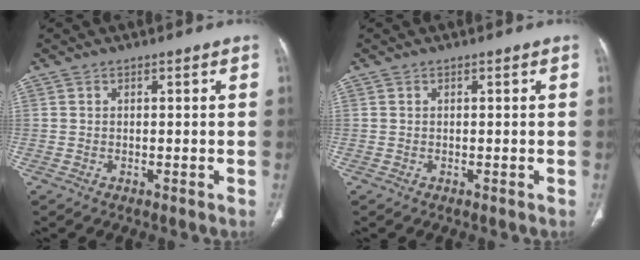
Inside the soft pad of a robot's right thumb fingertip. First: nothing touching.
{"total": 0.0}